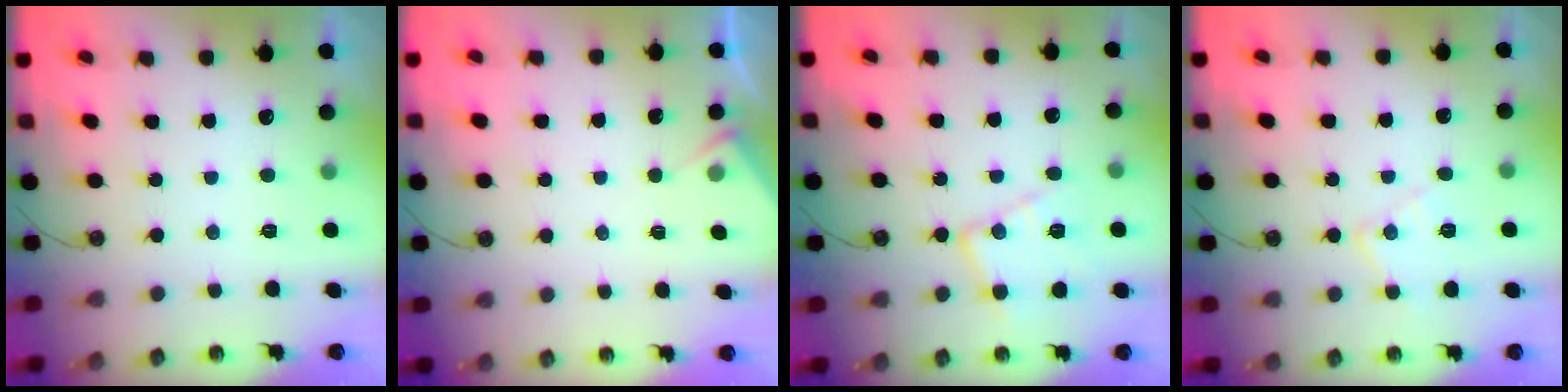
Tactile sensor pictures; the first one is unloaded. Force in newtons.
{"total": 4.8, "press": 4.7, "slide": 0.6}
{"total": 12.3, "press": 12.3, "slide": 0.9}
{"total": 8.6, "press": 8.5, "slide": 0.6}